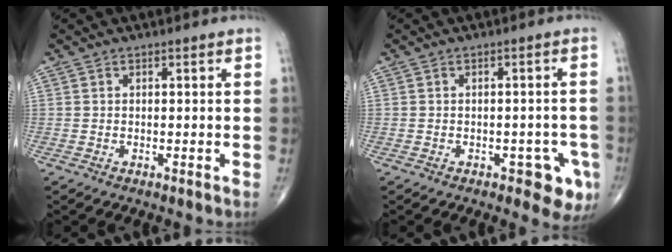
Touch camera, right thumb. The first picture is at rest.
{"total": 5.8, "force": [-2.5, 2.9, 4.4], "torque": [-0.025, 0.006, -0.027]}